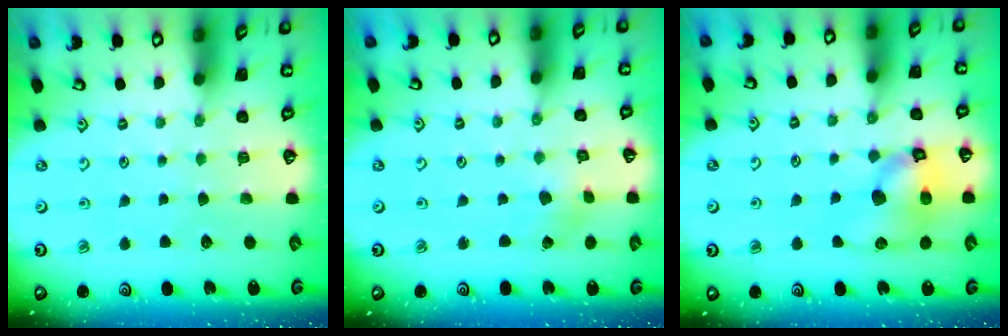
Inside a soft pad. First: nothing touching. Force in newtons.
{"total": 2.2, "press": 2.2, "slide": 0.4}
{"total": 13.7, "press": 13.6, "slide": 2.0}